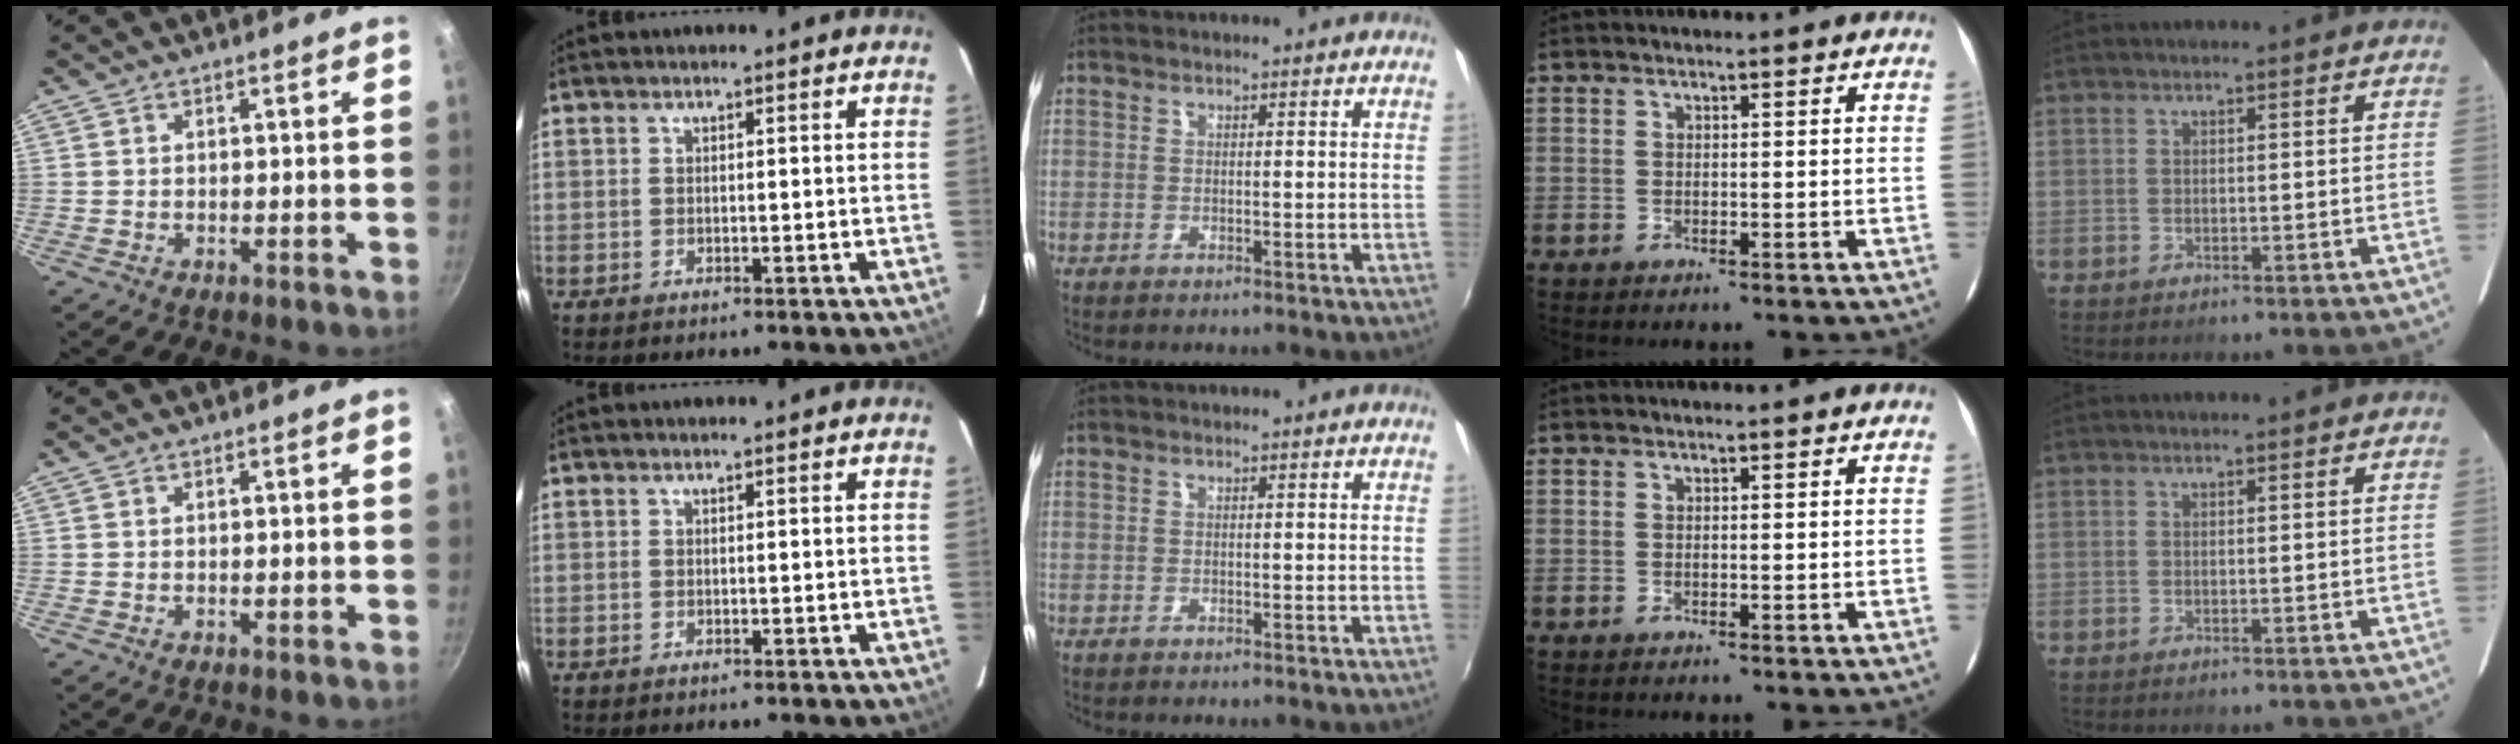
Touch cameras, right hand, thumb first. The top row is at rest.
{}